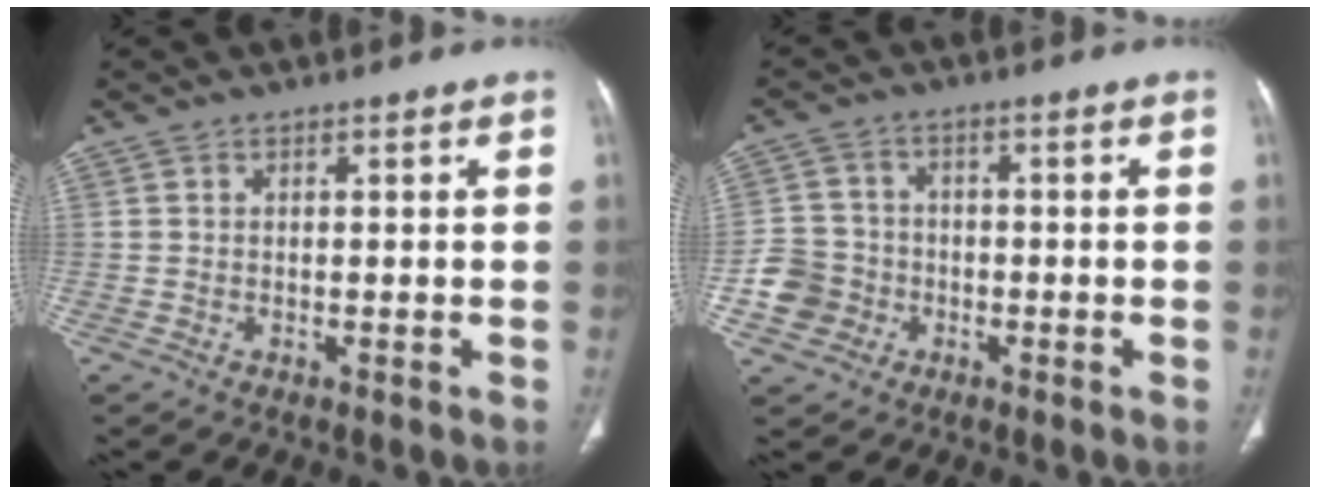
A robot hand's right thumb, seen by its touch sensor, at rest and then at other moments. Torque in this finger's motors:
{"motor_torque": [0.22, 0.06, 0.73, -0.66, -0.01]}